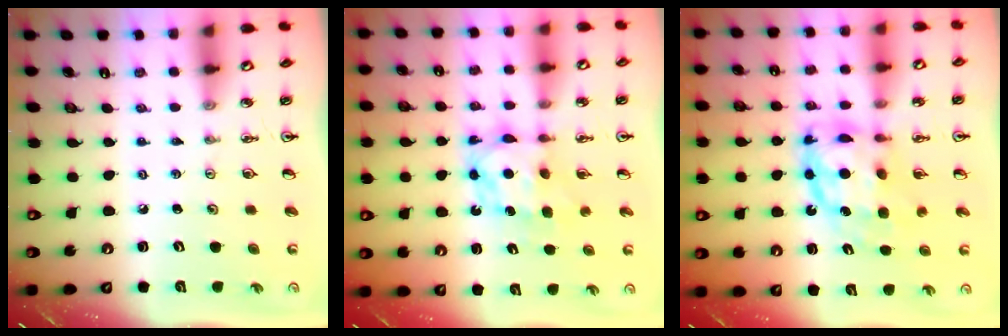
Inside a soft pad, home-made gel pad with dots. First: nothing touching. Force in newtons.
{"total": 6.3, "press": 6.3, "slide": 0.5}
{"total": 11.6, "press": 11.6, "slide": 1.1}